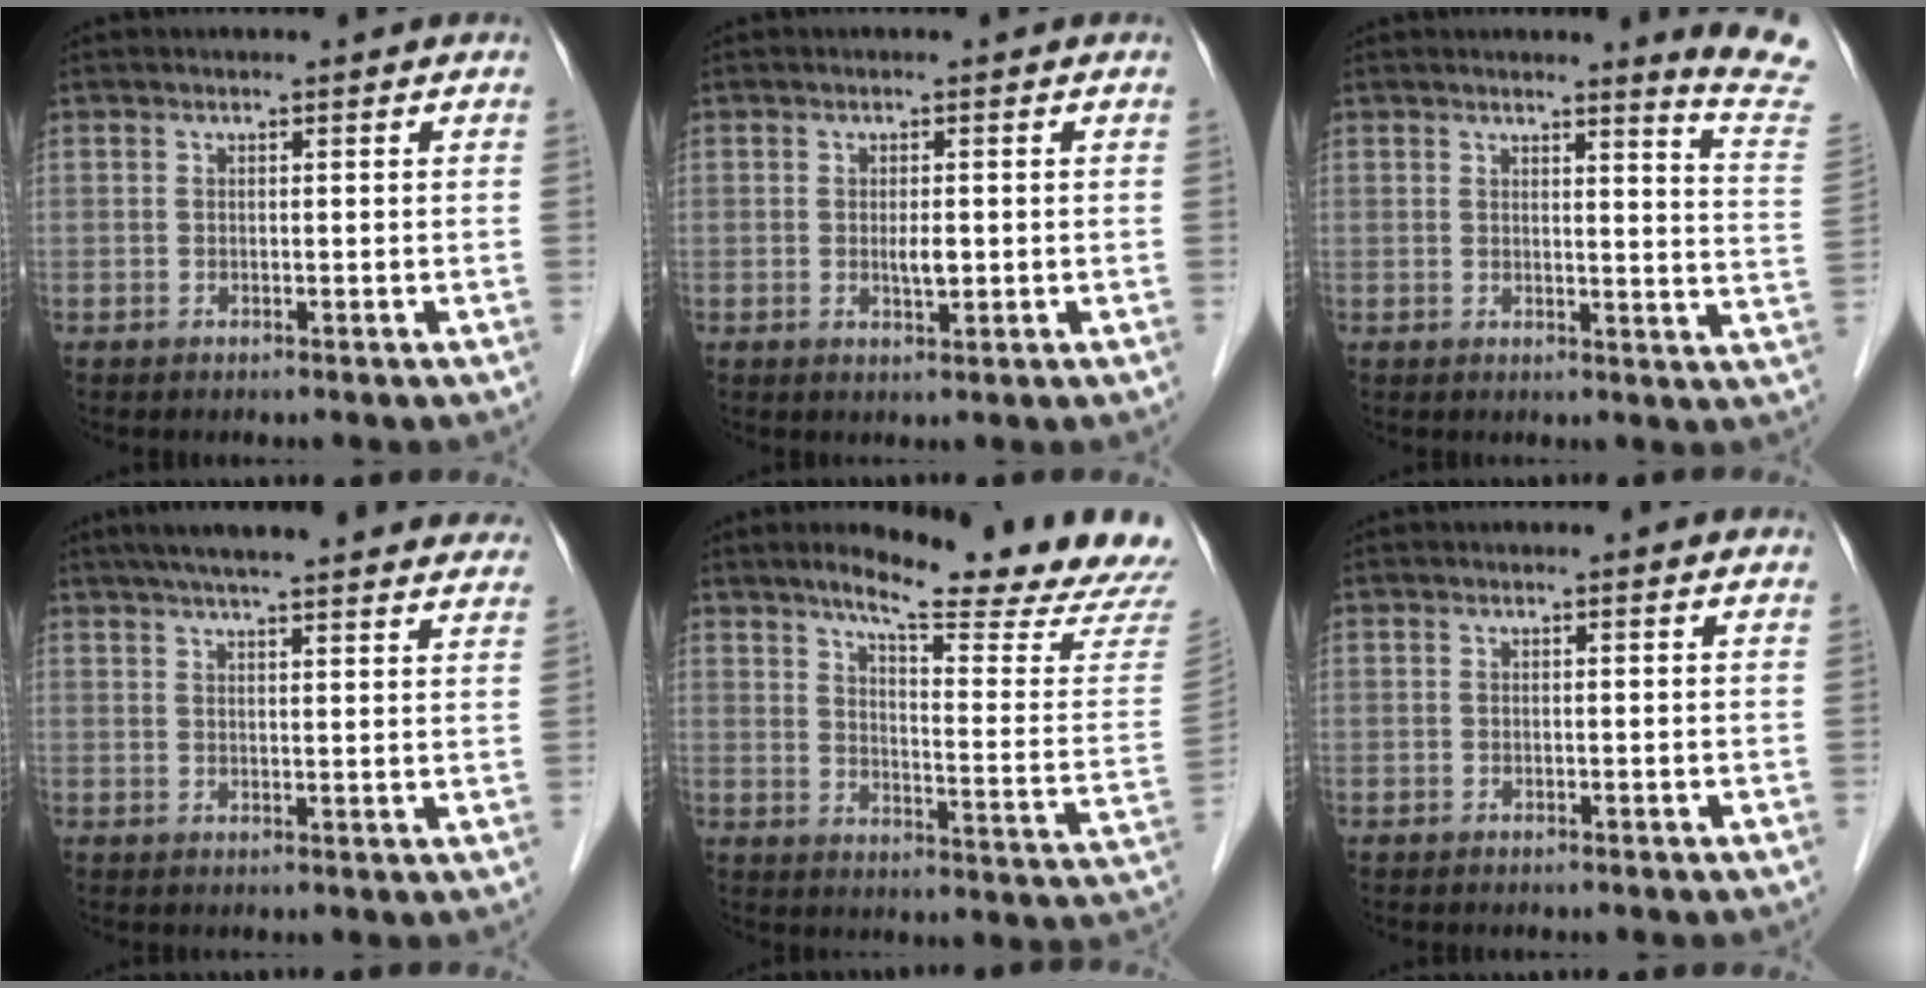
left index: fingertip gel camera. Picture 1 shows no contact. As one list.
[{"total": 1.9, "force": [0.0, 0.6, 1.8], "torque": [-0.034, -0.002, 0.000]}, {"total": 8.6, "force": [8.1, -1.7, 2.5], "torque": [-0.026, -0.087, 0.070]}, {"total": 24.6, "force": [21.8, 2.7, 11.1], "torque": [-0.166, 0.011, 0.268]}, {"total": 20.8, "force": [18.2, -0.2, 9.9], "torque": [-0.138, -0.081, 0.226]}, {"total": 0.8, "force": [0.8, 0.1, 0.2], "torque": [-0.011, 0.001, 0.005]}]